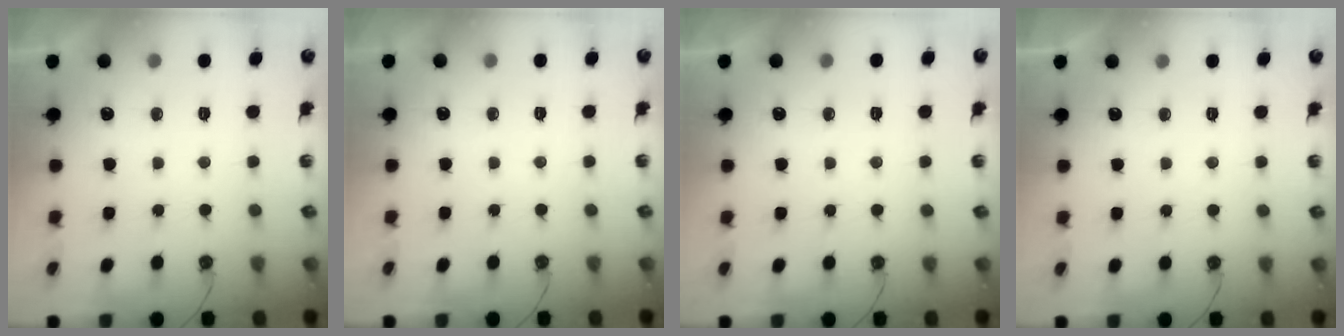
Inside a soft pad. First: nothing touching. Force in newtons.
{"total": 0.0}
{"total": 0.0}
{"total": 0.0}